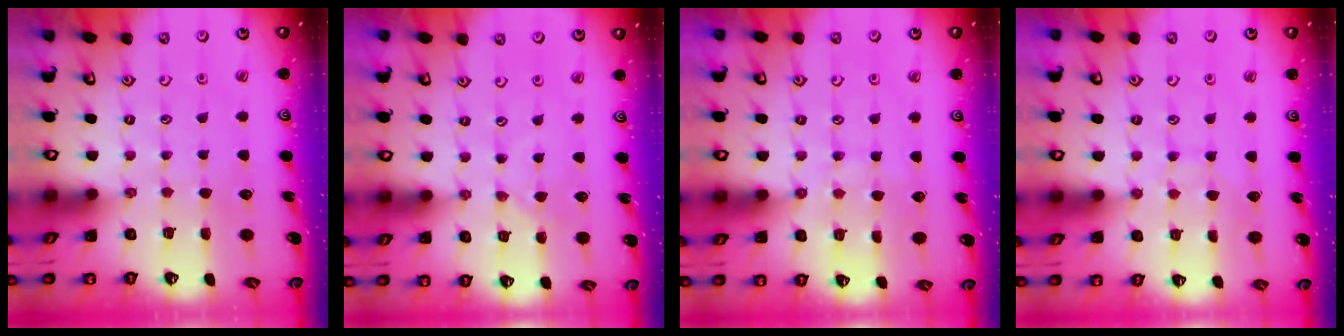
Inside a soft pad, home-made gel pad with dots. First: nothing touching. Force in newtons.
{"total": 0.0}
{"total": 5.0, "press": 4.9, "slide": 0.7}
{"total": 6.2, "press": 6.2, "slide": 0.6}